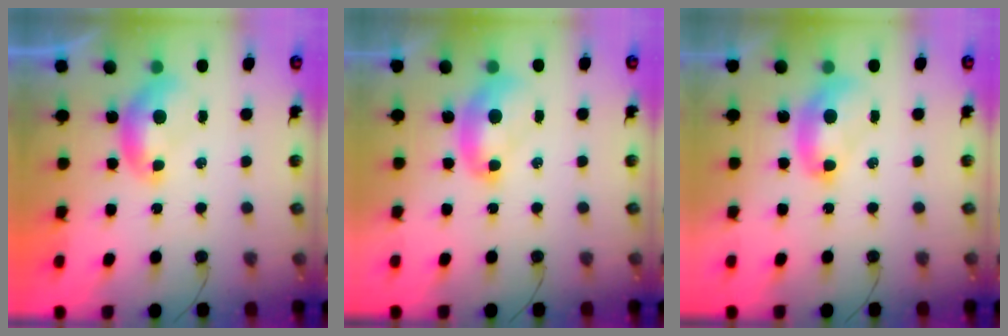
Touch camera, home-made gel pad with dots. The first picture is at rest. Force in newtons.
{"total": 2.2, "press": 2.2, "slide": 0.1}
{"total": 2.5, "press": 2.5, "slide": 0.1}